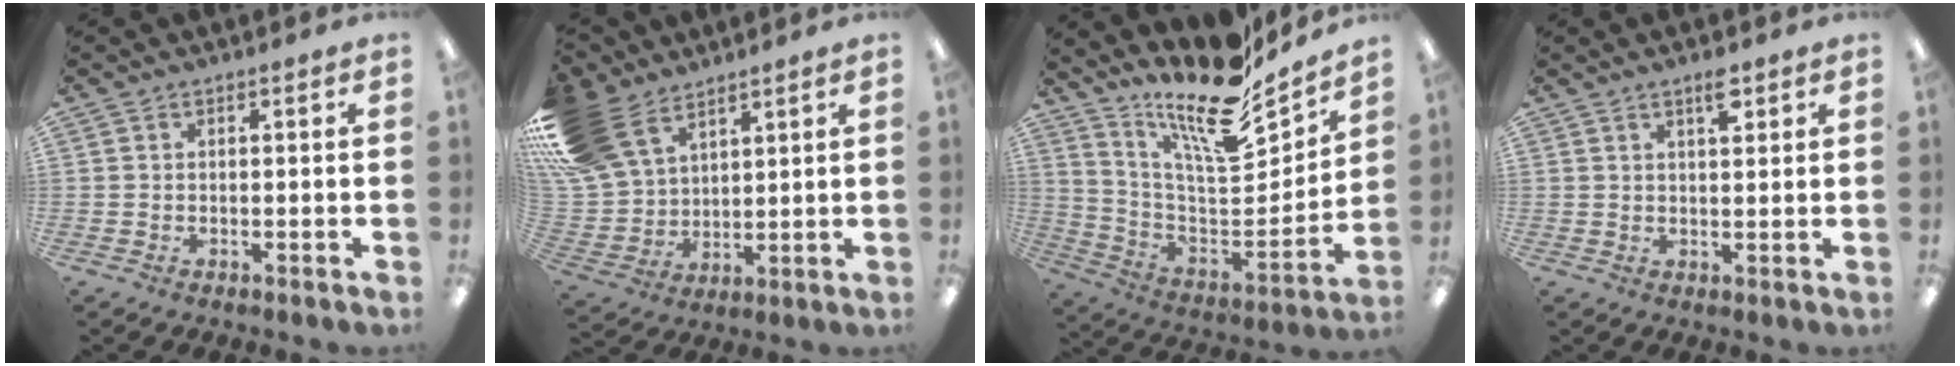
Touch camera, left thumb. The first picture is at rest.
{"total": 17.9, "force": [11.0, 11.3, 8.6], "torque": [-0.201, -0.044, 0.214]}
{"total": 18.8, "force": [15.2, 4.6, 10.0], "torque": [-0.177, -0.125, 0.255]}
{"total": 4.0, "force": [2.6, 1.3, 2.7], "torque": [-0.035, -0.008, 0.040]}